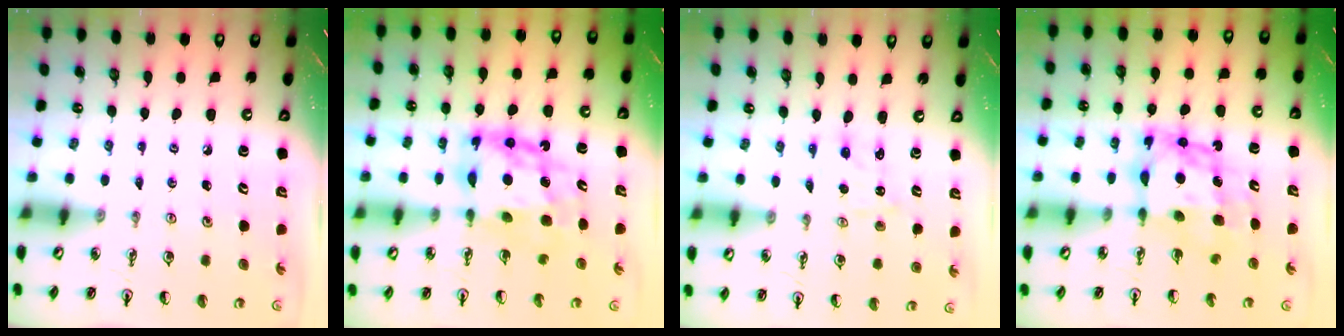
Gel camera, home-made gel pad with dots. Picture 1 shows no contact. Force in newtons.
{"total": 11.3, "press": 11.3, "slide": 1.2}
{"total": 0.0}
{"total": 8.3, "press": 8.3, "slide": 0.7}